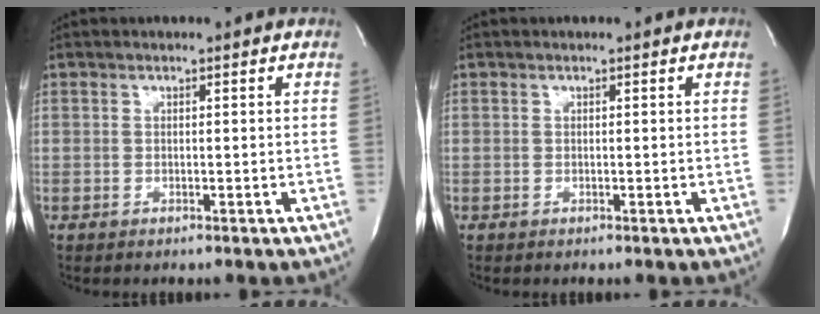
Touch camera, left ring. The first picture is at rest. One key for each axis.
{"total": 0.0}